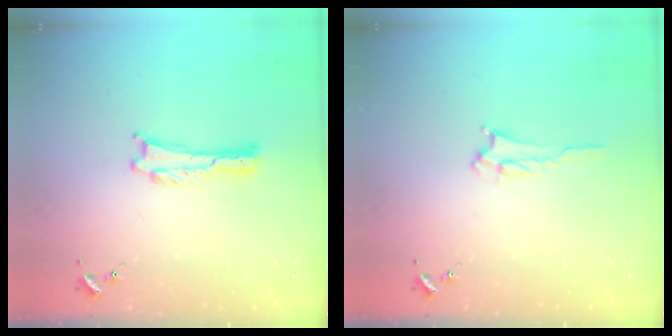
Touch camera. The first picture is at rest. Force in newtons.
{"total": 2.2, "press": 2.2, "slide": 0.3}